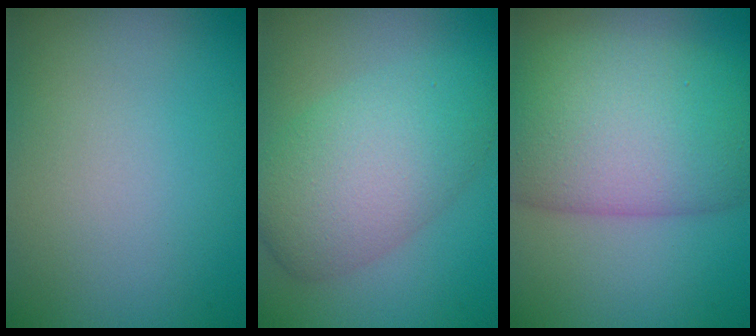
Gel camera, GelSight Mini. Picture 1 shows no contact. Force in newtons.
{"total": 7.0, "press": 7.0, "slide": 0.2}
{"total": 11.4, "press": 11.4, "slide": 0.2}